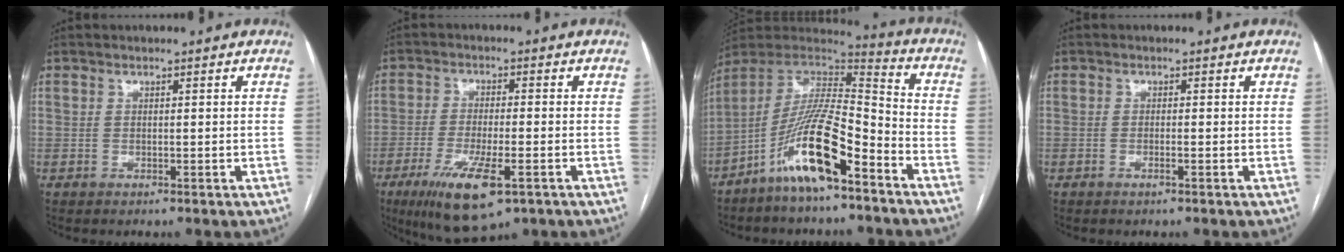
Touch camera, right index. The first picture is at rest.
{"total": 11.0, "force": [-5.5, 2.5, 9.1], "torque": [-0.169, -0.026, -0.084]}
{"total": 15.3, "force": [-8.8, 2.8, 12.1], "torque": [-0.236, 0.006, -0.156]}
{"total": 0.9, "force": [-0.5, 0.0, 0.8], "torque": [-0.018, -0.001, -0.008]}